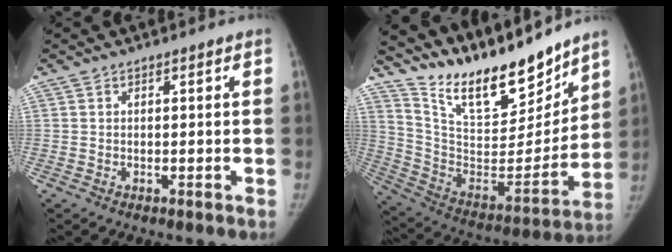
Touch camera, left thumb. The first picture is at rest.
{"total": 23.5, "force": [19.4, 6.9, 11.2], "torque": [-0.138, -0.107, 0.339]}